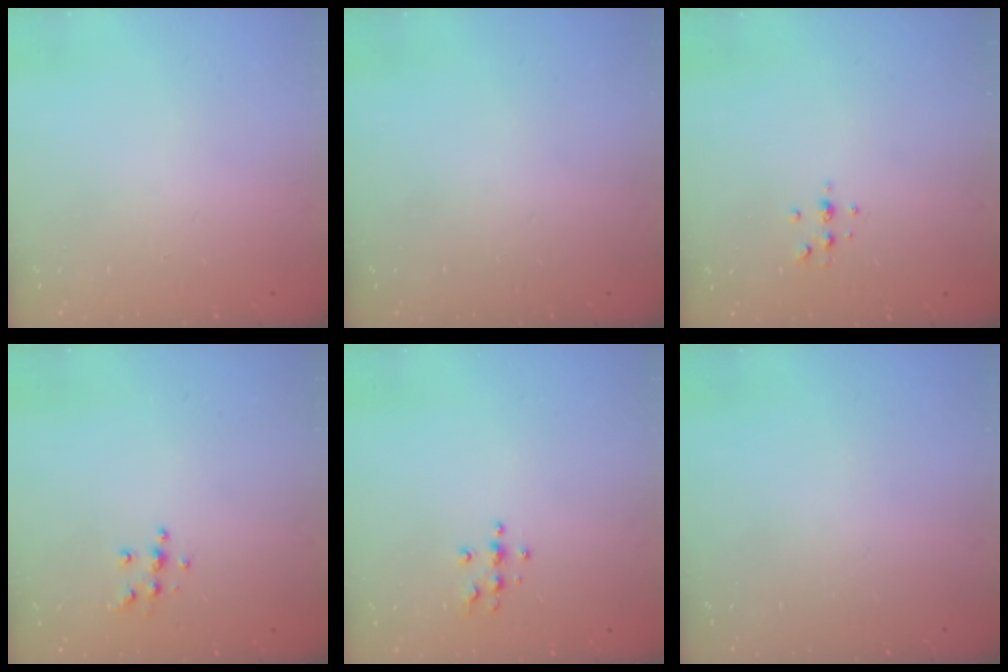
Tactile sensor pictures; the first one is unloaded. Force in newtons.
{"total": 0.0}
{"total": 4.1, "press": 3.7, "slide": 1.7}
{"total": 5.4, "press": 5.4, "slide": 0.3}
{"total": 5.6, "press": 5.5, "slide": 0.7}
{"total": 0.0}